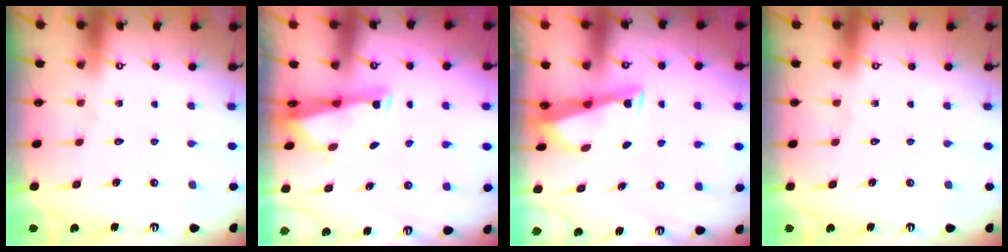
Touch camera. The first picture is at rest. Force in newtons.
{"total": 2.9, "press": 2.8, "slide": 0.7}
{"total": 2.9, "press": 2.9, "slide": 0.4}
{"total": 0.0}